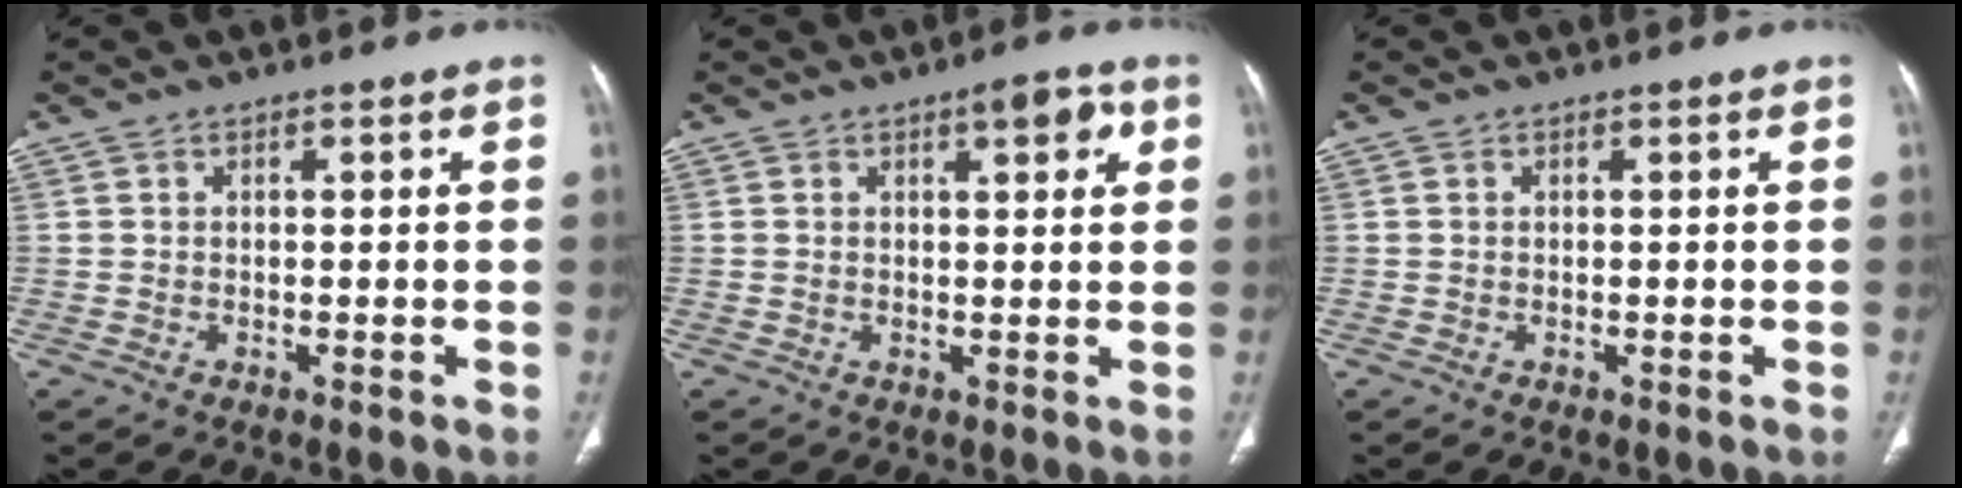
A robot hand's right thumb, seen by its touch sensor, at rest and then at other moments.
{"total": 4.7, "force": [2.1, 1.8, 3.8], "torque": [-0.032, -0.002, 0.025]}
{"total": 0.0}